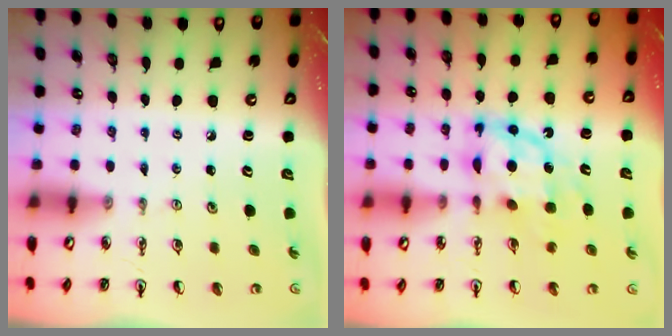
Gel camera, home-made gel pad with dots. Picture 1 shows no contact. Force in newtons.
{"total": 11.3, "press": 11.3, "slide": 1.4}